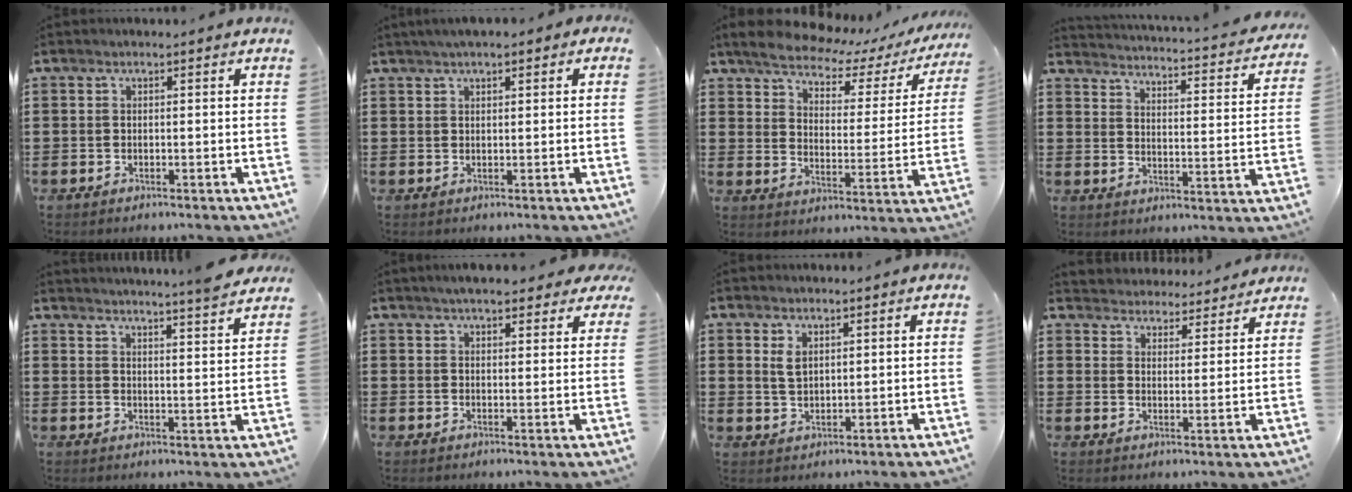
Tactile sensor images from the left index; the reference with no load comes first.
{"total": 1.8, "force": [1.0, 0.6, 1.3], "torque": [-0.028, 0.005, 0.018]}
{"total": 5.6, "force": [5.0, 1.4, 2.0], "torque": [-0.068, -0.031, 0.082]}
{"total": 2.6, "force": [2.4, -0.5, 0.6], "torque": [-0.032, -0.033, 0.030]}
{"total": 4.6, "force": [4.4, -1.1, 0.7], "torque": [-0.023, -0.033, 0.075]}
{"total": 4.6, "force": [4.0, 1.0, 1.9], "torque": [-0.041, -0.005, 0.072]}
{"total": 2.9, "force": [1.4, 1.7, 1.9], "torque": [-0.042, 0.006, 0.025]}
{"total": 4.1, "force": [4.1, 0.4, -0.5], "torque": [-0.012, -0.026, 0.072]}